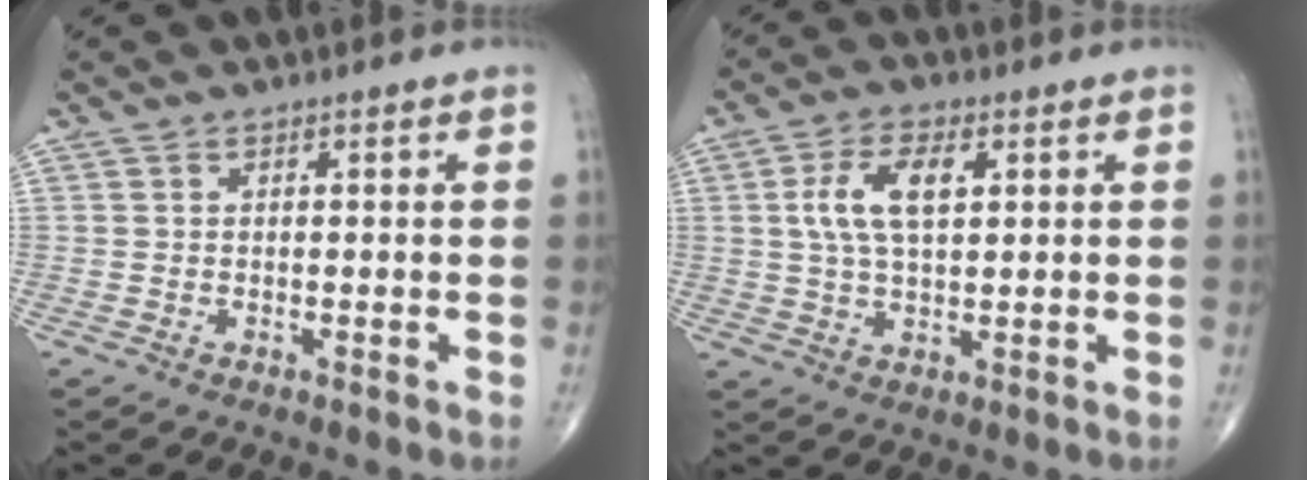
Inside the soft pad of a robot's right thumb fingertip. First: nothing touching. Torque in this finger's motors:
{"motor_torque": [0.14, 0.16, 0.71, 0.10, 0.21]}